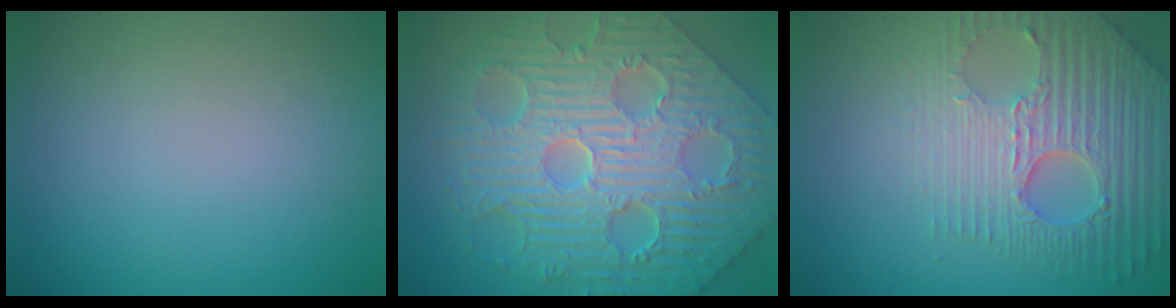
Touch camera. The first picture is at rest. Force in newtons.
{"total": 11.5, "press": 7.9, "slide": 8.4}
{"total": 7.5, "press": 5.4, "slide": 5.2}